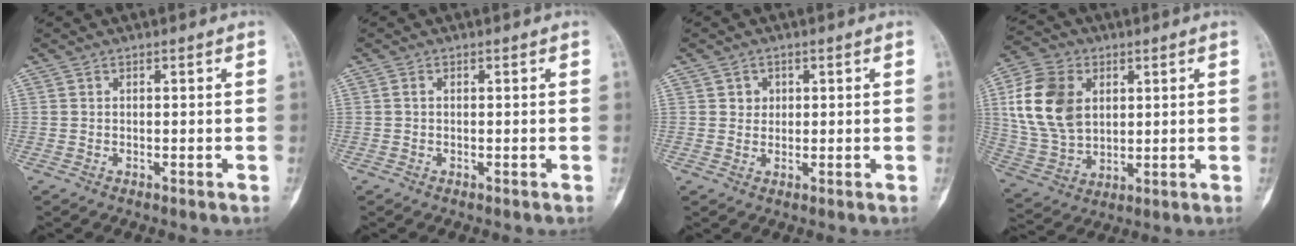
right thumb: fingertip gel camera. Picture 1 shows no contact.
{"total": 0.5, "force": [0.0, 0.3, 0.4], "torque": [-0.011, 0.000, -0.003]}
{"total": 2.1, "force": [0.6, 1.9, 0.6], "torque": [0.002, -0.001, 0.008]}
{"total": 14.9, "force": [3.6, 10.5, 10.0], "torque": [-0.183, -0.005, 0.072]}